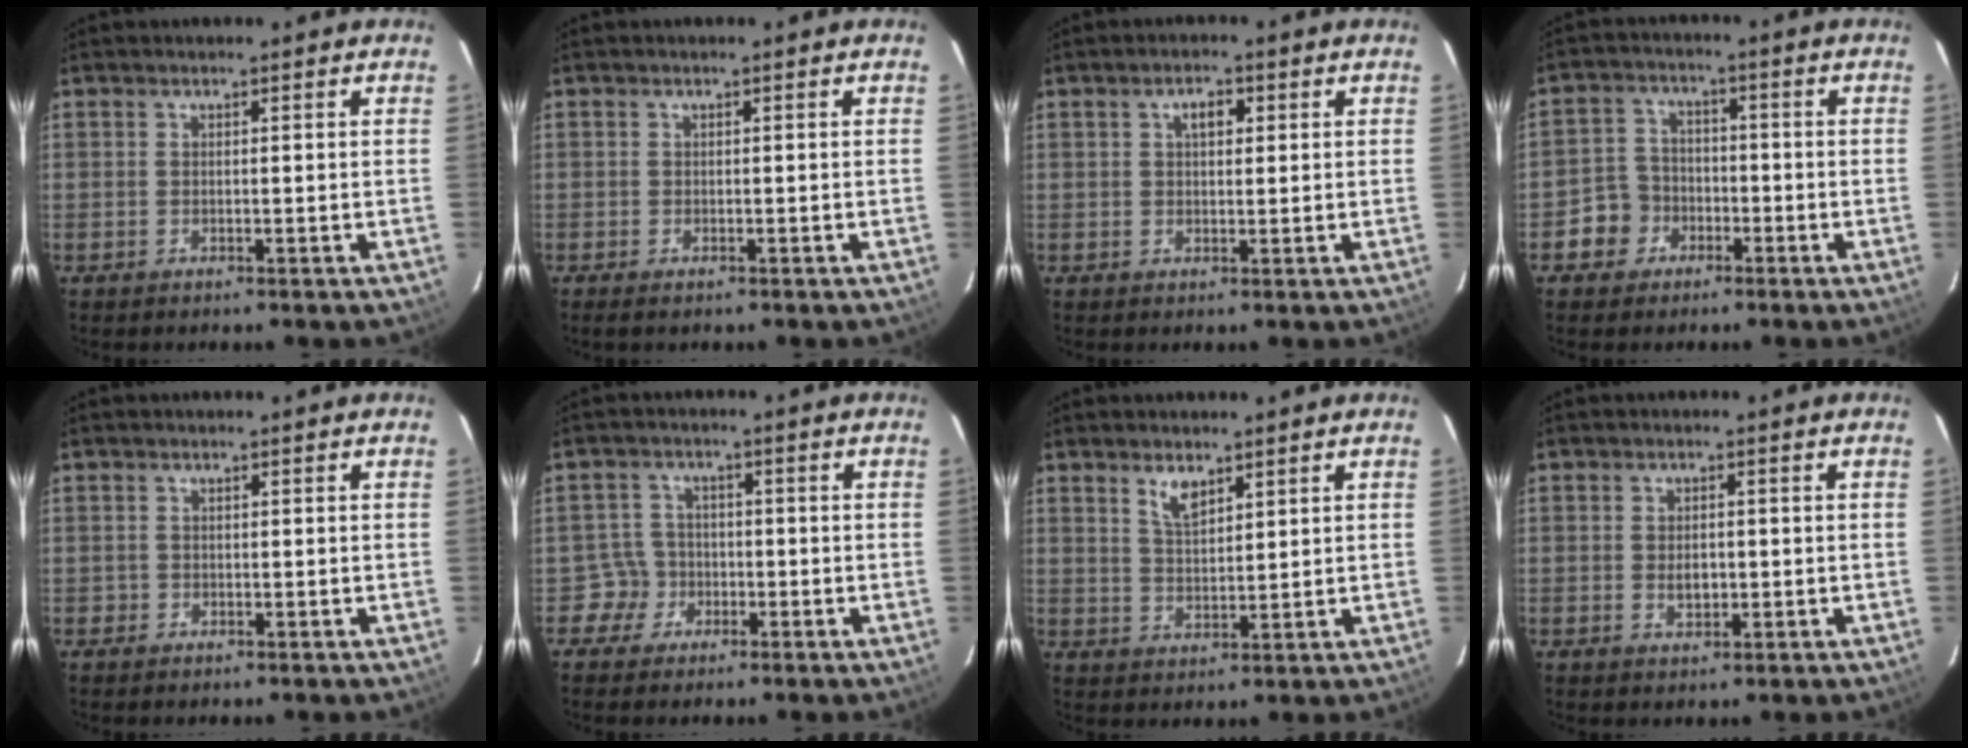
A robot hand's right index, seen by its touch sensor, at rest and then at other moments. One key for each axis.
{"total": 1.1, "fx": -0.8, "fy": 0.4, "fz": 0.6, "tx": -0.012, "ty": -0.005, "tz": -0.014}
{"total": 2.9, "fx": 1.0, "fy": 1.7, "fz": 2.1, "tx": -0.033, "ty": 0.011, "tz": 0.016}
{"total": 5.9, "fx": -2.8, "fy": 5.1, "fz": 0.8, "tx": -0.026, "ty": 0.025, "tz": -0.047}
{"total": 0.9, "fx": -0.4, "fy": 0.8, "fz": 0.0, "tx": 0.001, "ty": 0.004, "tz": -0.005}
{"total": 4.0, "fx": -1.7, "fy": 3.6, "fz": -0.4, "tx": 0.012, "ty": 0.019, "tz": -0.031}
{"total": 4.3, "fx": 2.8, "fy": 1.8, "fz": 2.7, "tx": -0.050, "ty": -0.001, "tz": 0.055}
{"total": 2.7, "fx": -0.4, "fy": 1.8, "fz": 2.0, "tx": -0.033, "ty": -0.001, "tz": -0.004}